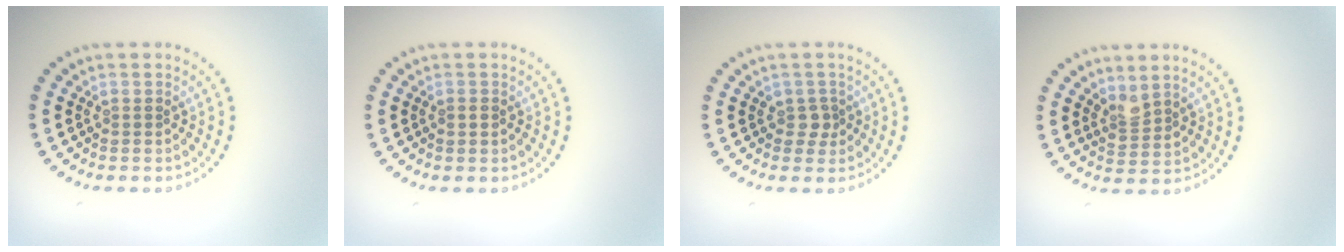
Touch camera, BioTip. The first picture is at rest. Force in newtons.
{"total": 1.0, "press": 1.0, "slide": 0.1}
{"total": 1.3, "press": 1.1, "slide": 0.8}
{"total": 1.8, "press": 1.5, "slide": 1.1}